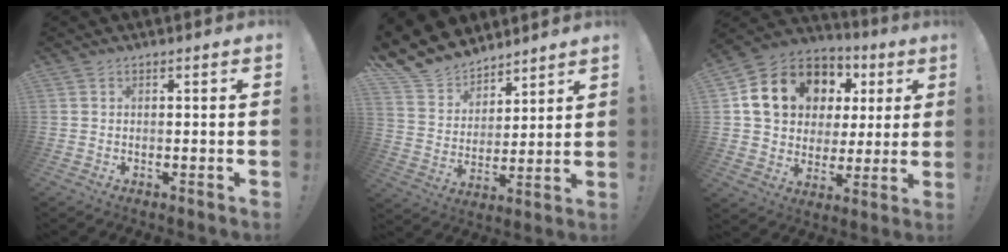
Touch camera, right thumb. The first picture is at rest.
{"total": 13.0, "force": [11.1, 6.5, 2.0], "torque": [-0.065, -0.088, 0.212]}
{"total": 17.1, "force": [6.6, 13.1, 8.9], "torque": [-0.145, -0.019, 0.144]}